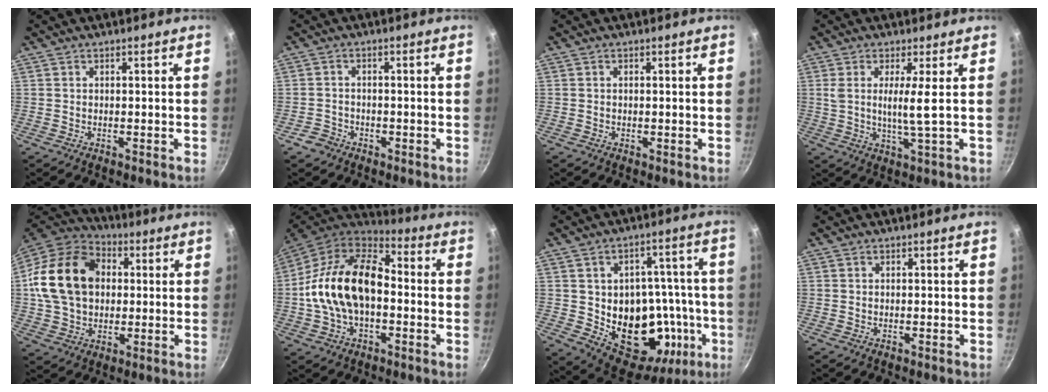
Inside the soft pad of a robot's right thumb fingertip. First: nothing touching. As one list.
[{"total": 2.8, "force": [-1.8, 2.1, 0.5], "torque": [-0.003, 0.025, -0.029]}, {"total": 0.0}, {"total": 5.3, "force": [0.9, -0.2, 5.2], "torque": [-0.114, -0.014, 0.015]}, {"total": 19.8, "force": [2.6, 14.8, 12.9], "torque": [-0.216, 0.027, 0.037]}, {"total": 19.8, "force": [-1.3, 12.3, 15.5], "torque": [-0.263, 0.042, -0.037]}, {"total": 23.5, "force": [-4.3, 16.1, 16.5], "torque": [-0.189, 0.020, -0.040]}, {"total": 0.0}]